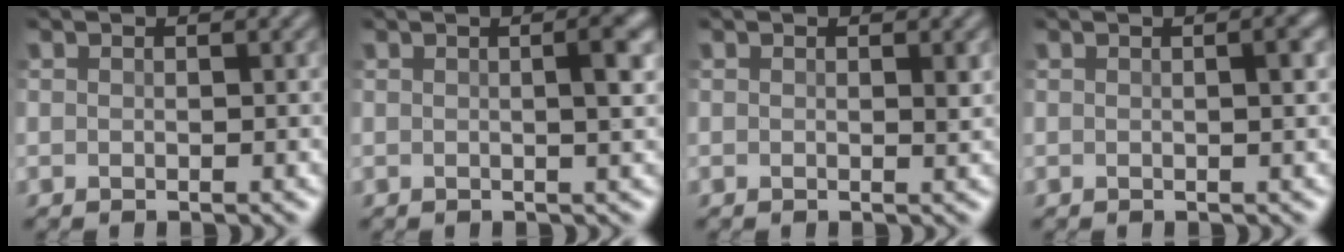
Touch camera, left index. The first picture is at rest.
{"total": 2.8, "force": [0.6, 0.7, 2.7], "torque": [-0.045, 0.006, 0.010]}
{"total": 1.0, "force": [0.3, 0.4, 0.9], "torque": [-0.015, -0.002, 0.007]}
{"total": 1.9, "force": [0.3, 0.6, 1.7], "torque": [-0.026, 0.005, 0.006]}